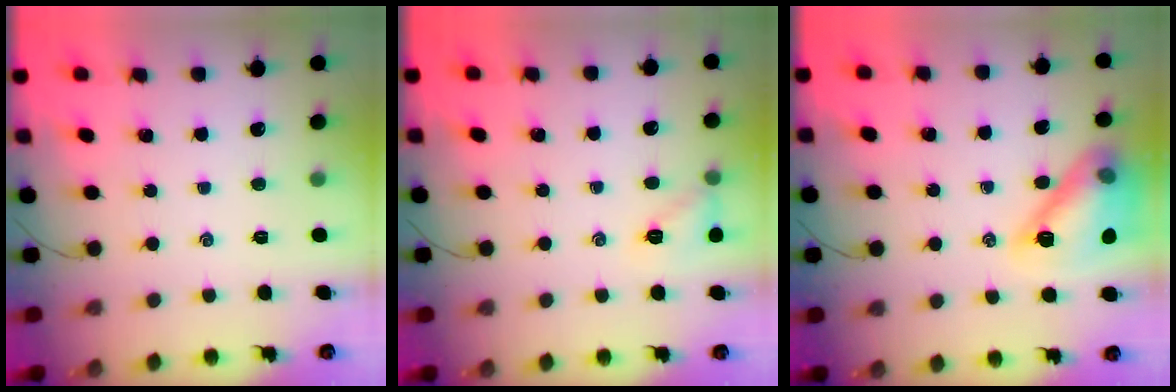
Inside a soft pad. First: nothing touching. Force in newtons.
{"total": 7.5, "press": 7.4, "slide": 1.5}
{"total": 15.7, "press": 15.6, "slide": 1.4}